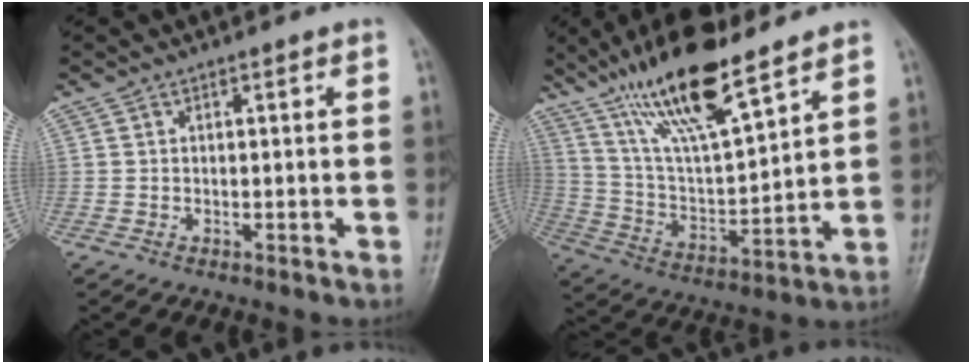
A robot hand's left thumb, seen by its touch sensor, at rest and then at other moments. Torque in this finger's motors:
{"motor_torque": [0.39, 0.04, 1.51, -1.26, 0.51]}